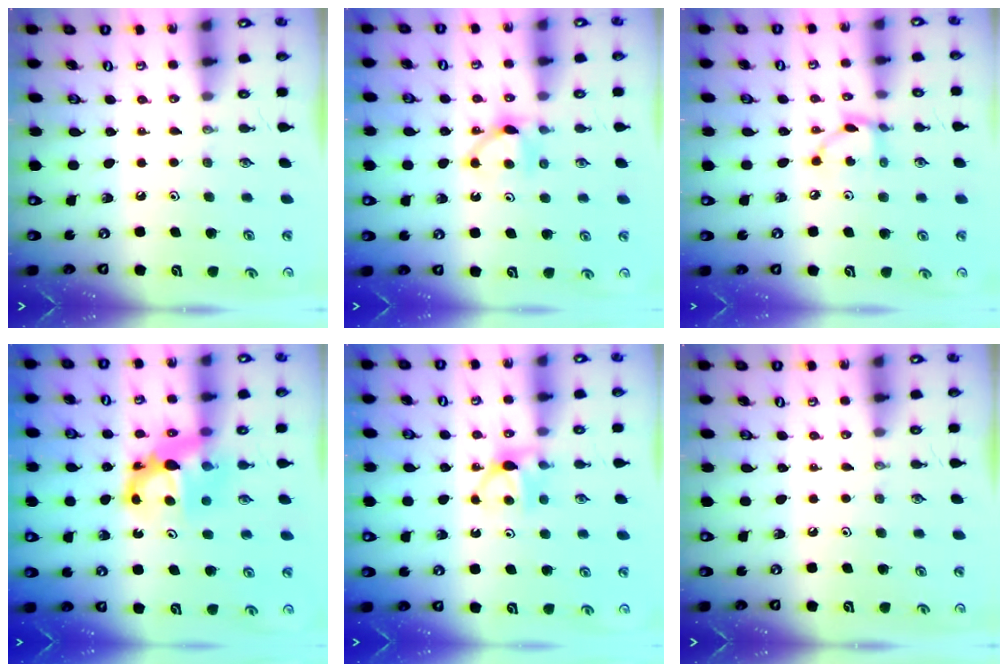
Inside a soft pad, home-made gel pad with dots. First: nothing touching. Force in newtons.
{"total": 5.4, "press": 5.3, "slide": 0.6}
{"total": 5.9, "press": 5.9, "slide": 0.2}
{"total": 8.1, "press": 8.1, "slide": 0.5}
{"total": 5.6, "press": 5.5, "slide": 0.7}
{"total": 0.0}